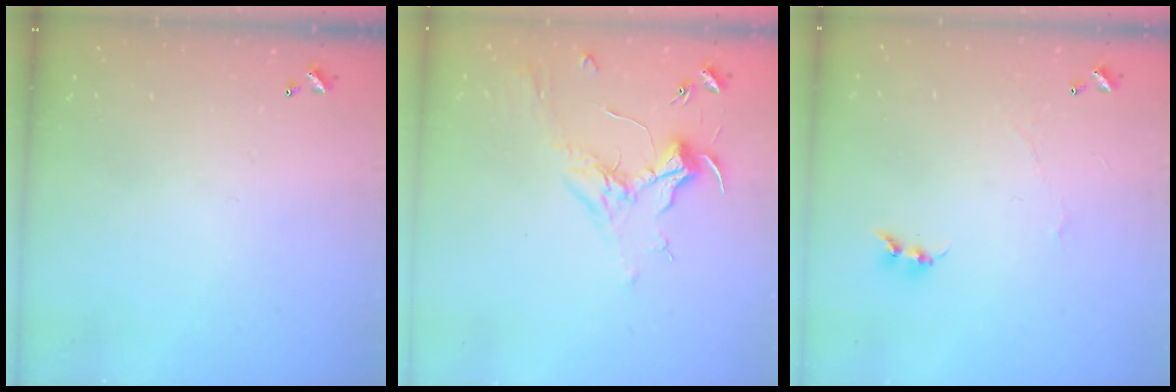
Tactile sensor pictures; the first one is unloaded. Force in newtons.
{"total": 1.8, "press": 1.7, "slide": 0.7}
{"total": 0.6, "press": 0.3, "slide": 0.5}